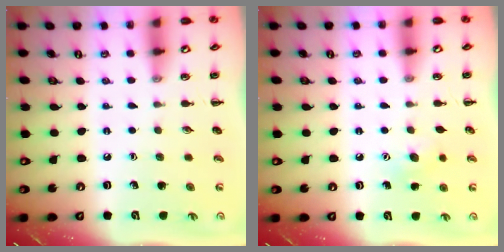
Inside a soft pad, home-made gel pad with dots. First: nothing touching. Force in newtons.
{"total": 5.3, "press": 5.1, "slide": 1.3}